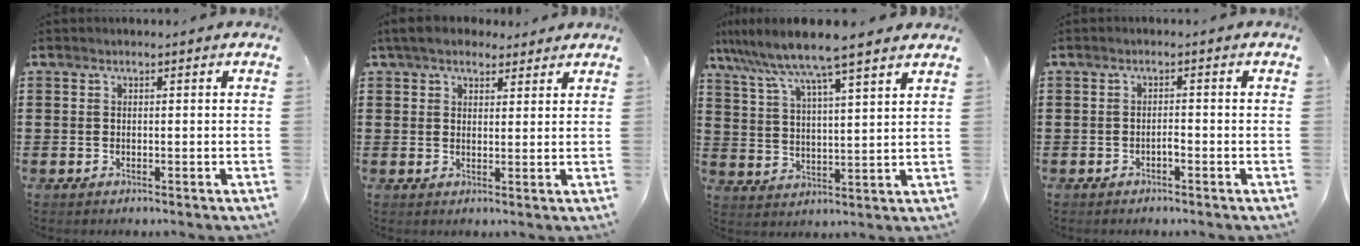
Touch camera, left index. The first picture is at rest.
{"total": 4.5, "force": [3.8, 1.9, 1.5], "torque": [-0.043, 0.002, 0.071]}
{"total": 7.7, "force": [6.6, -0.7, 3.8], "torque": [-0.099, -0.038, 0.110]}
{"total": 1.2, "force": [-0.7, 0.1, 0.9], "torque": [-0.020, -0.001, -0.014]}